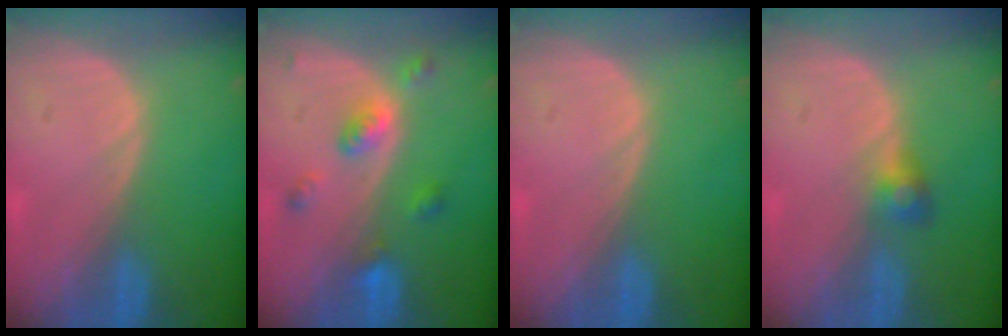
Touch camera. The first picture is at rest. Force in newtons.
{"total": 5.2, "press": 4.5, "slide": 2.5}
{"total": 0.0}
{"total": 2.5, "press": 2.5, "slide": 0.2}